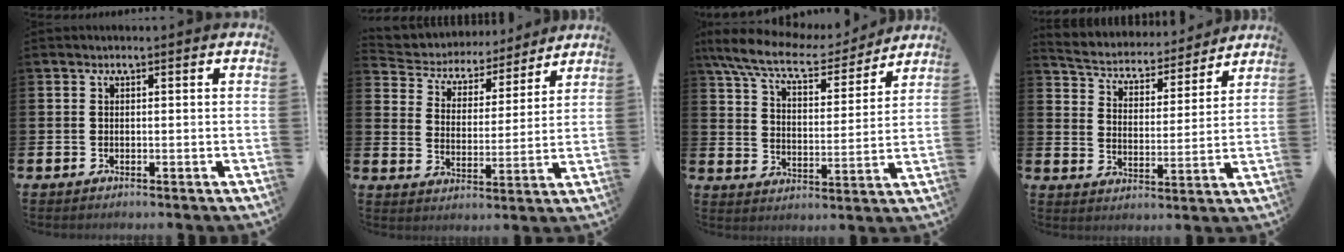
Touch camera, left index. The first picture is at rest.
{"total": 5.2, "force": [4.8, 1.9, 0.2], "torque": [-0.032, -0.044, 0.076]}
{"total": 9.6, "force": [8.4, 2.1, 4.1], "torque": [-0.113, -0.054, 0.142]}
{"total": 4.6, "force": [4.3, 1.5, 0.4], "torque": [-0.039, -0.041, 0.068]}